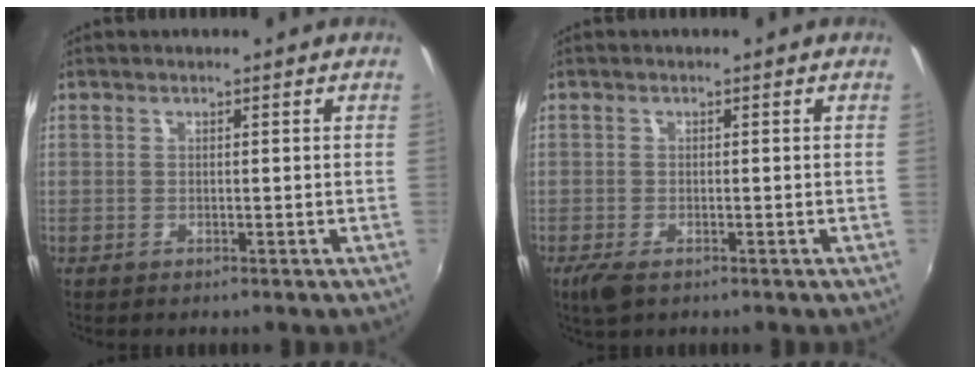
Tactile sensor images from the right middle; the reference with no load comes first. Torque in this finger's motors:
{"motor_torque": [0.50, -0.56, 0.13, 0.04]}